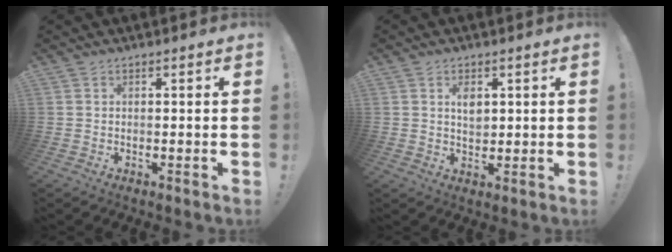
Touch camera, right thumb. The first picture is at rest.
{"total": 3.9, "force": [1.3, 2.5, 2.8], "torque": [-0.038, -0.005, 0.019]}